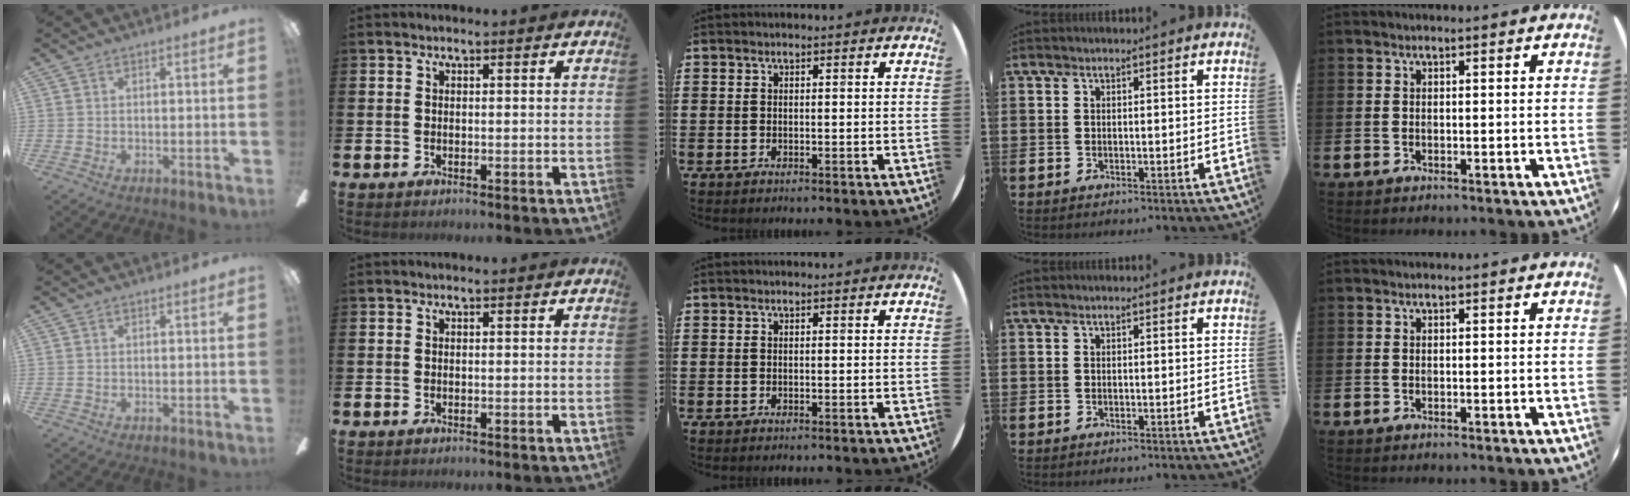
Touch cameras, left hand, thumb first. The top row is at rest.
{}